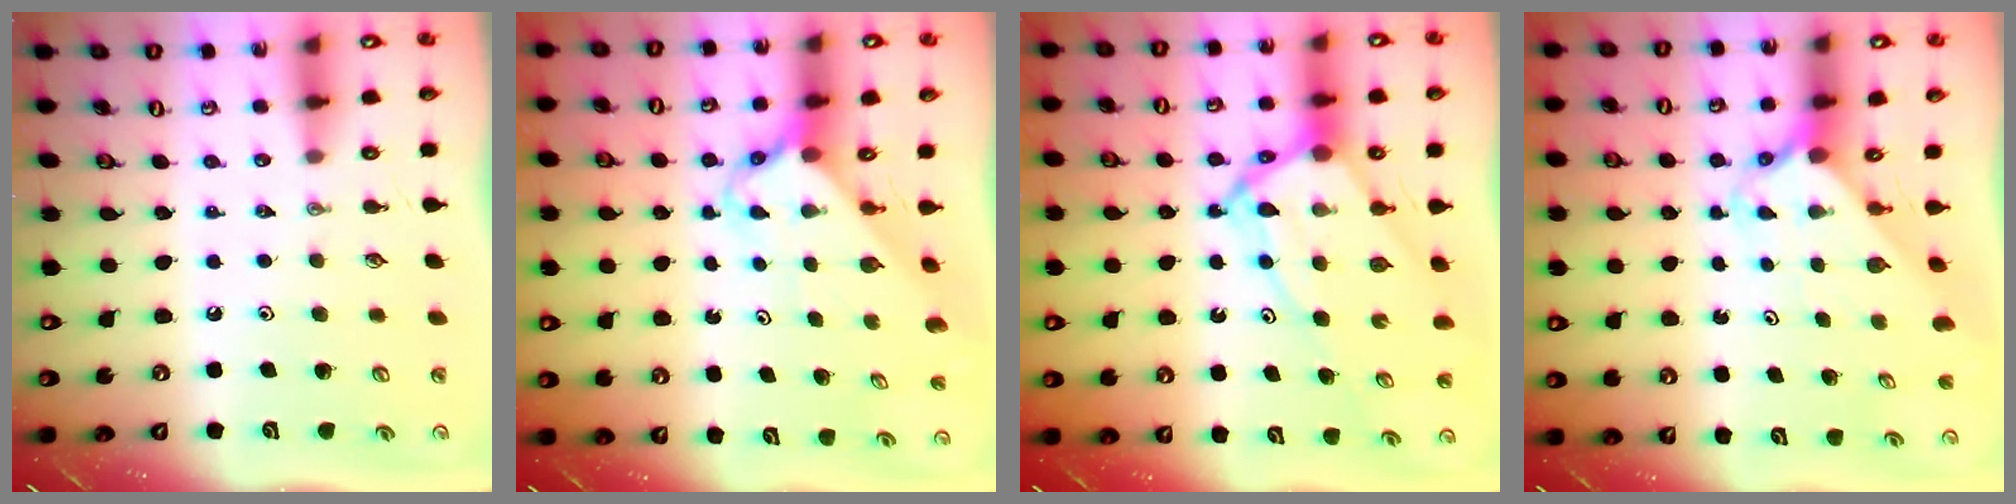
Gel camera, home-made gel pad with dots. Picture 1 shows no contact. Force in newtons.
{"total": 2.8, "press": 2.8, "slide": 0.2}
{"total": 12.4, "press": 12.3, "slide": 1.1}
{"total": 2.4, "press": 2.4, "slide": 0.2}